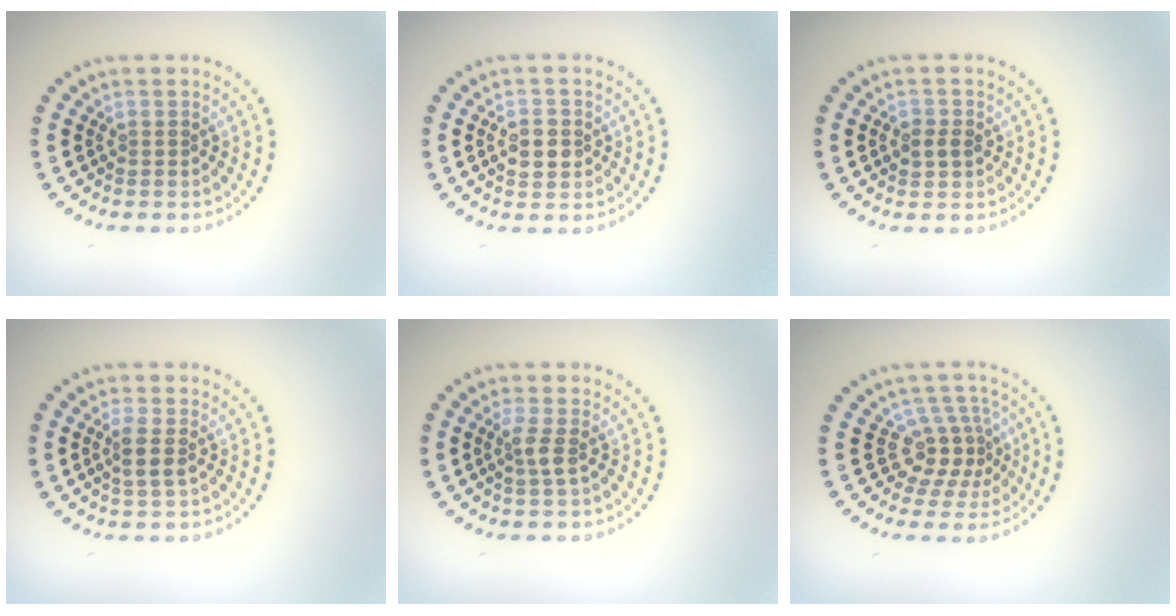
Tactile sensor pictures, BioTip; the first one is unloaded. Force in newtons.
{"total": 2.8, "press": 2.8, "slide": 0.2}
{"total": 1.6, "press": 1.6, "slide": 0.3}
{"total": 2.1, "press": 1.9, "slide": 0.8}
{"total": 1.7, "press": 1.4, "slide": 1.0}
{"total": 3.4, "press": 2.5, "slide": 2.2}